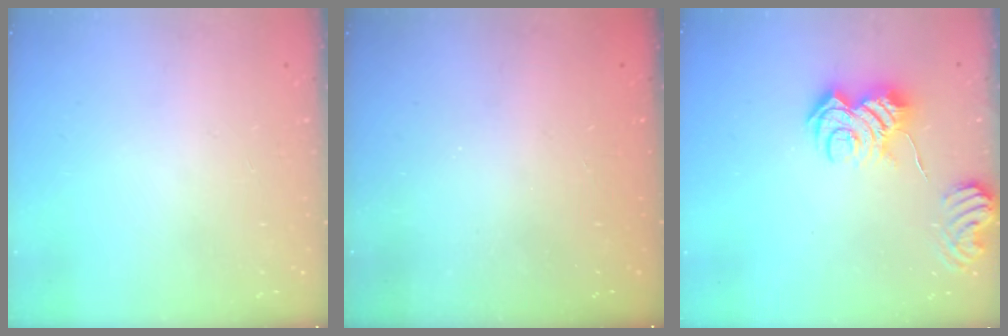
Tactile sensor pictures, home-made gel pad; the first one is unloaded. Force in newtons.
{"total": 2.6, "press": 2.5, "slide": 0.8}
{"total": 9.1, "press": 9.1, "slide": 0.9}